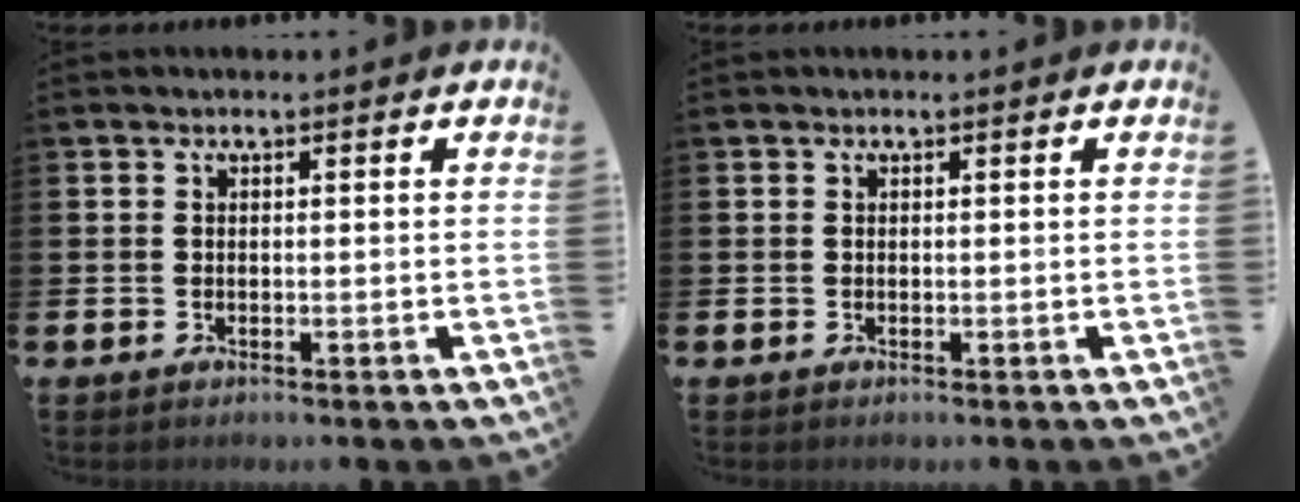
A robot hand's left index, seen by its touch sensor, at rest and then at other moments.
{"total": 0.0}